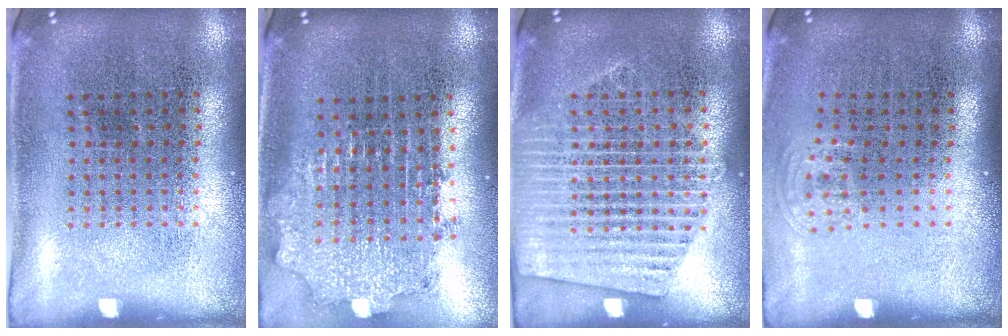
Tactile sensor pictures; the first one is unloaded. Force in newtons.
{"total": 2.0, "press": 1.6, "slide": 1.3}
{"total": 1.6, "press": 1.6, "slide": 0.3}
{"total": 0.8, "press": 0.5, "slide": 0.6}